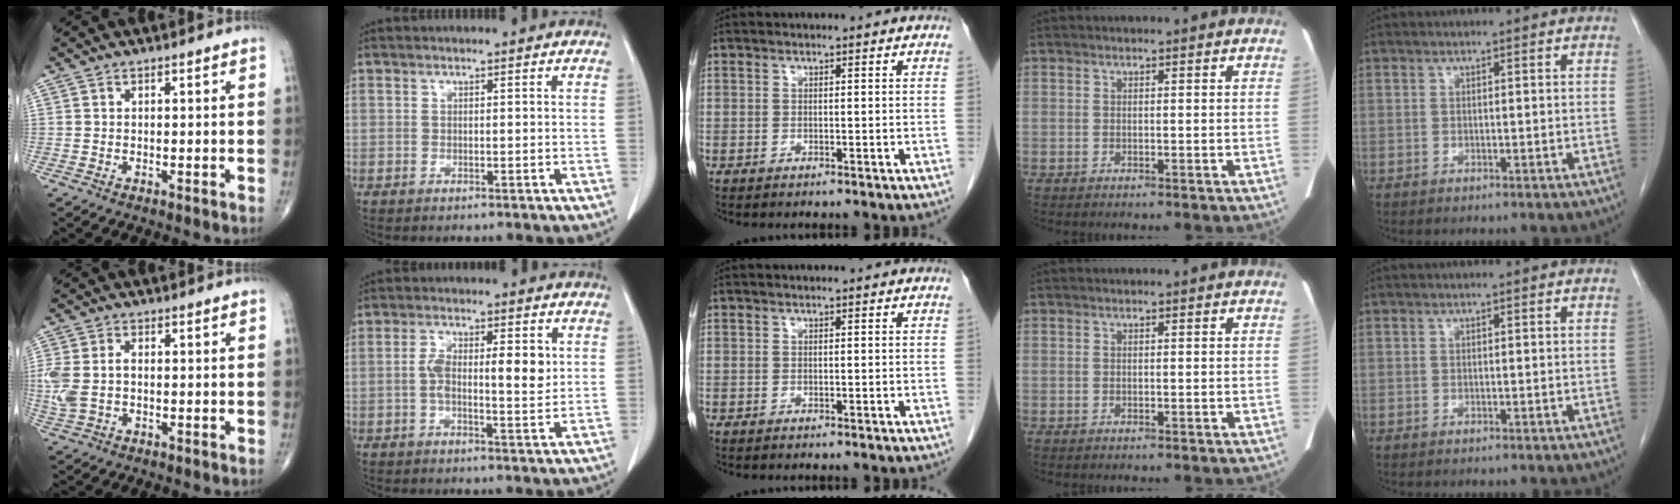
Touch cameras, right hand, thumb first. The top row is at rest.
{"thumb": {"total": 6.6, "force": [-0.2, 4.2, 5.1], "torque": [-0.136, 0.015, -0.001]}, "index": {"total": 7.6, "force": [0.8, 2.4, 7.1], "torque": [-0.126, 0.009, 0.011]}}